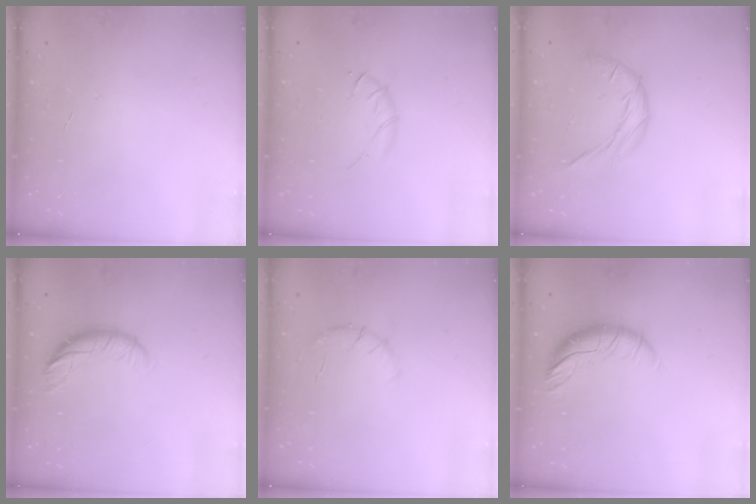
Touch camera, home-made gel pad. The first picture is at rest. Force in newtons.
{"total": 3.8, "press": 3.7, "slide": 1.0}
{"total": 8.6, "press": 8.6, "slide": 0.2}
{"total": 9.5, "press": 9.5, "slide": 0.3}
{"total": 5.4, "press": 5.2, "slide": 1.7}
{"total": 10.2, "press": 10.1, "slide": 0.9}